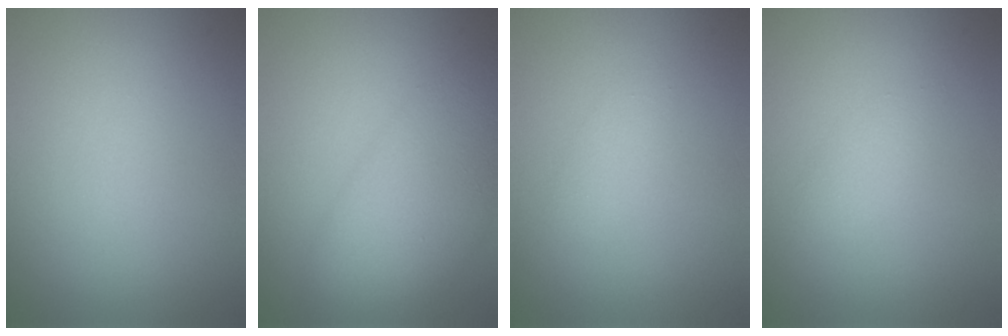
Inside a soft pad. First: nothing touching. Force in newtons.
{"total": 7.0, "press": 7.0, "slide": 0.2}
{"total": 1.0, "press": 1.0, "slide": 0.0}
{"total": 1.1, "press": 1.1, "slide": 0.1}